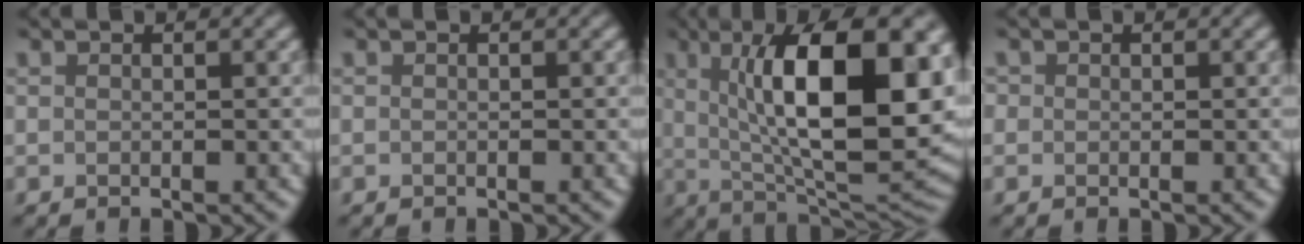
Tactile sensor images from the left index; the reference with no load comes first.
{"total": 0.0}
{"total": 14.9, "force": [2.8, 5.5, 13.6], "torque": [-0.189, -0.002, 0.032]}
{"total": 0.7, "force": [0.0, 0.7, 0.2], "torque": [0.001, -0.001, -0.003]}